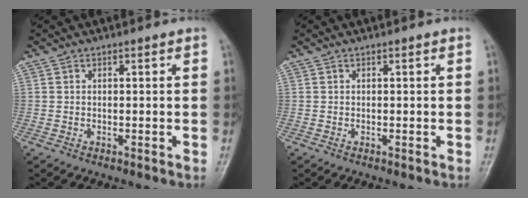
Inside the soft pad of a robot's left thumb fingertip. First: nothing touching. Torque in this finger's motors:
{"motor_torque": [0.01, 0.01, 0.02, -0.04, 0.00]}